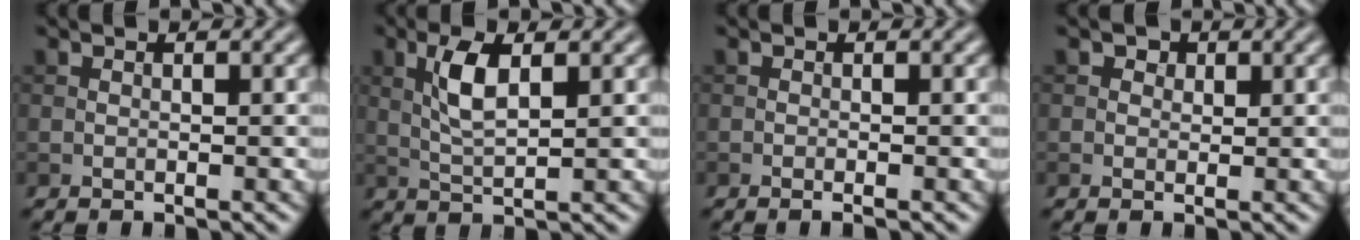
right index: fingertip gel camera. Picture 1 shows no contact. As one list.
[{"total": 3.9, "force": [1.0, 1.2, 3.6], "torque": [-0.077, 0.003, 0.019]}, {"total": 0.9, "force": [-0.5, 0.2, 0.8], "torque": [-0.009, -0.003, -0.011]}, {"total": 1.3, "force": [0.6, 1.0, 0.6], "torque": [-0.004, -0.002, 0.004]}]